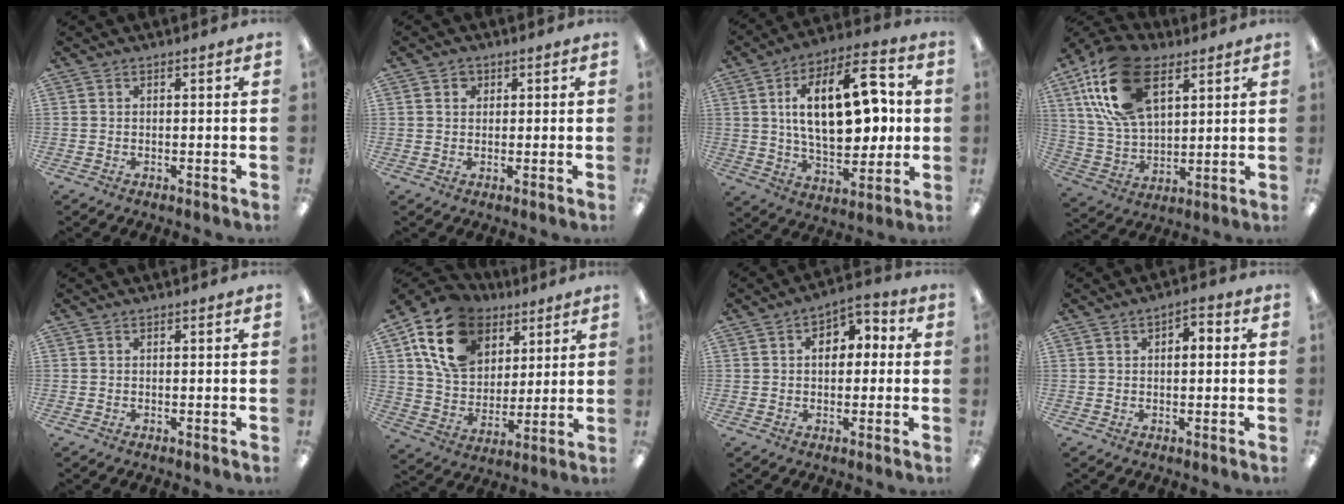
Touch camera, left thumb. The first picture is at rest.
{"total": 2.6, "force": [1.0, 2.3, 0.8], "torque": [-0.010, 0.004, 0.015]}
{"total": 22.5, "force": [4.1, 11.9, 18.7], "torque": [-0.301, 0.007, 0.063]}
{"total": 21.4, "force": [9.9, 12.5, 14.3], "torque": [-0.310, -0.011, 0.176]}
{"total": 0.0}
{"total": 18.2, "force": [9.8, 12.8, 8.5], "torque": [-0.158, -0.033, 0.187]}
{"total": 5.9, "force": [1.0, 4.4, 3.7], "torque": [-0.048, 0.005, 0.010]}
{"total": 2.9, "force": [0.5, 1.8, 2.2], "torque": [-0.026, 0.002, 0.003]}